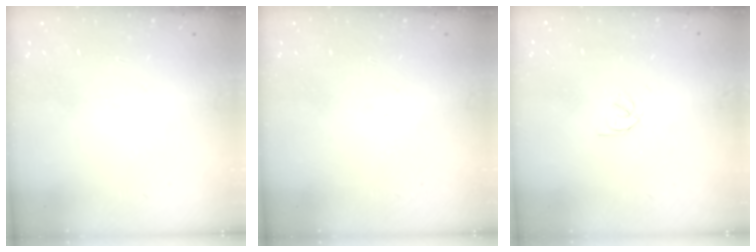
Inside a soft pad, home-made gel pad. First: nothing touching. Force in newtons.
{"total": 0.0}
{"total": 2.1, "press": 2.1, "slide": 0.4}